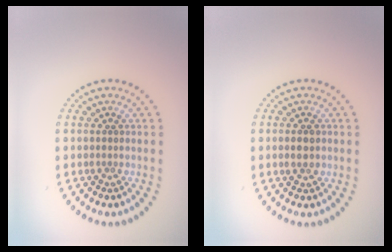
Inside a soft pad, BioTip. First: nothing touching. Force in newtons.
{"total": 1.2, "press": 1.2, "slide": 0.2}